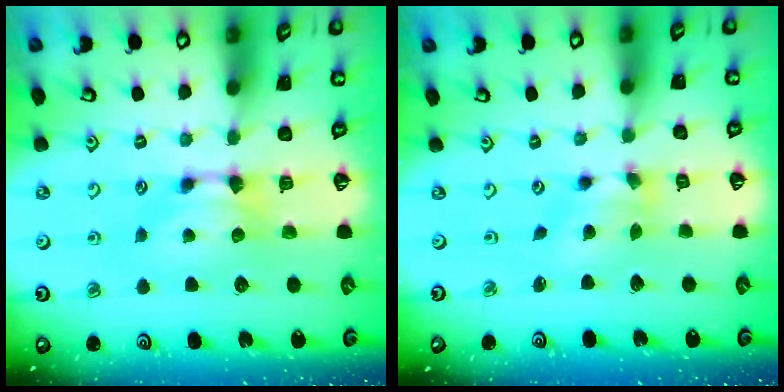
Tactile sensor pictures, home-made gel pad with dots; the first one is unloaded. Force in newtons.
{"total": 2.0, "press": 1.5, "slide": 1.3}